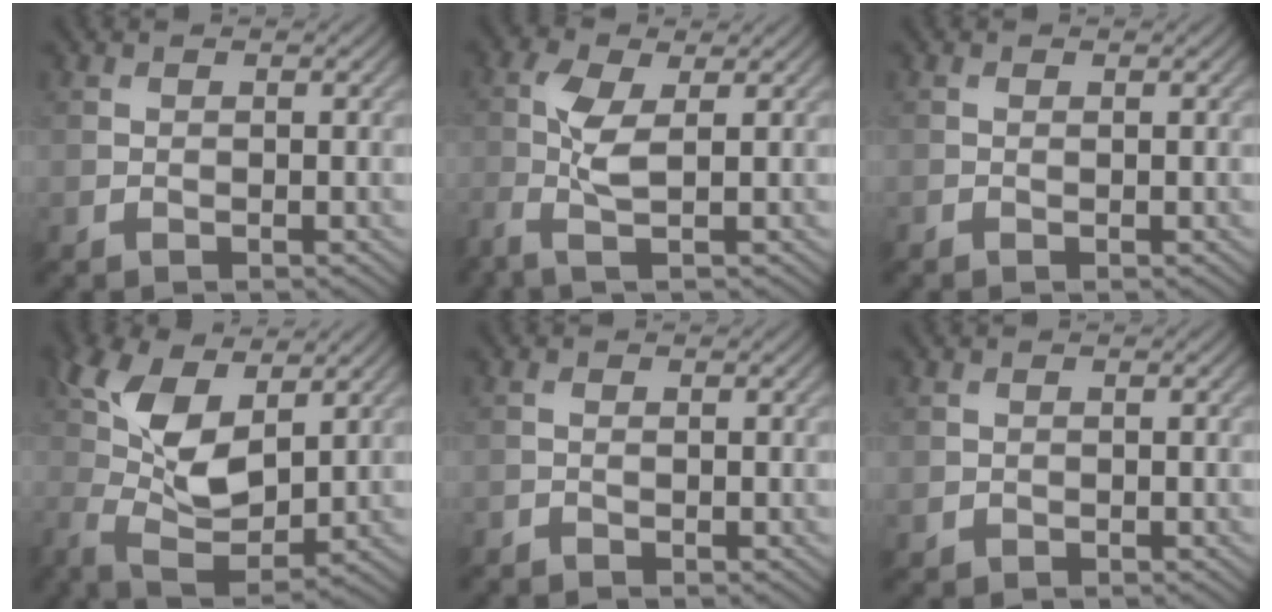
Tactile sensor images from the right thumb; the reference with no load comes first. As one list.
[{"total": 4.3, "force": [-0.5, 1.0, 4.1], "torque": [-0.105, 0.001, -0.018]}, {"total": 0.0}, {"total": 9.7, "force": [3.0, 4.8, 7.8], "torque": [-0.184, 0.005, 0.052]}, {"total": 0.6, "force": [-0.5, 0.3, 0.3], "torque": [-0.007, 0.000, -0.010]}, {"total": 1.0, "force": [-0.1, 0.9, 0.1], "torque": [-0.003, -0.008, -0.003]}]